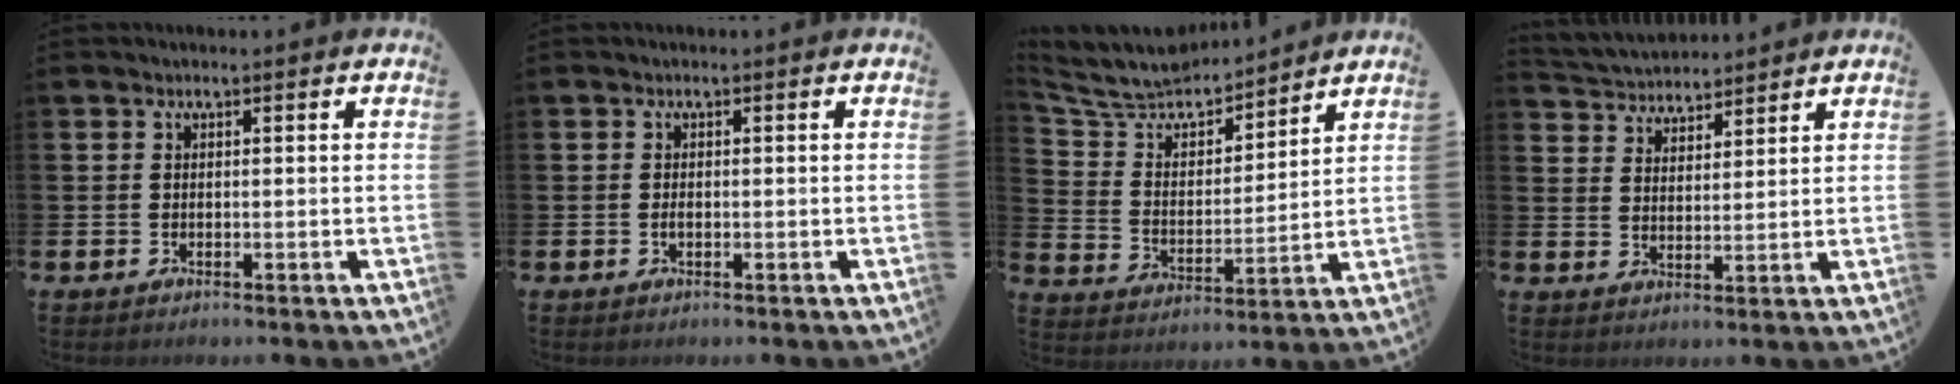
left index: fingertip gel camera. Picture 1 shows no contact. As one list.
[{"total": 0.7, "force": [-0.1, 0.3, 0.6], "torque": [-0.017, 0.003, -0.002]}, {"total": 8.2, "force": [7.6, 2.4, 1.8], "torque": [-0.081, -0.057, 0.134]}, {"total": 4.1, "force": [3.9, 1.1, -0.4], "torque": [-0.011, -0.023, 0.070]}]